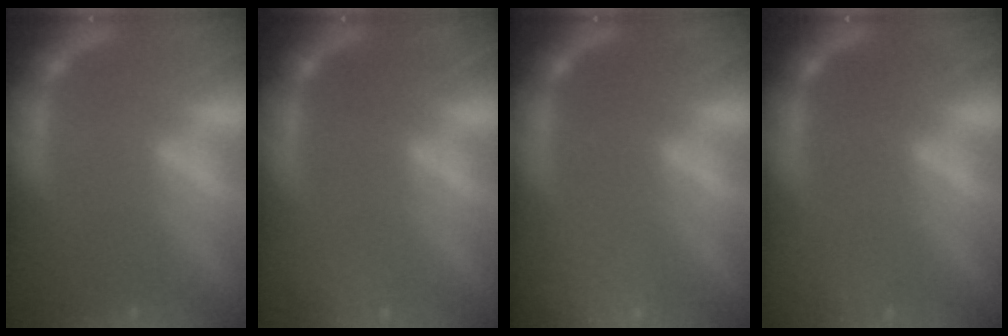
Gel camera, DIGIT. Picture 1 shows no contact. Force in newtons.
{"total": 1.9}
{"total": 8.5}
{"total": 0.9}